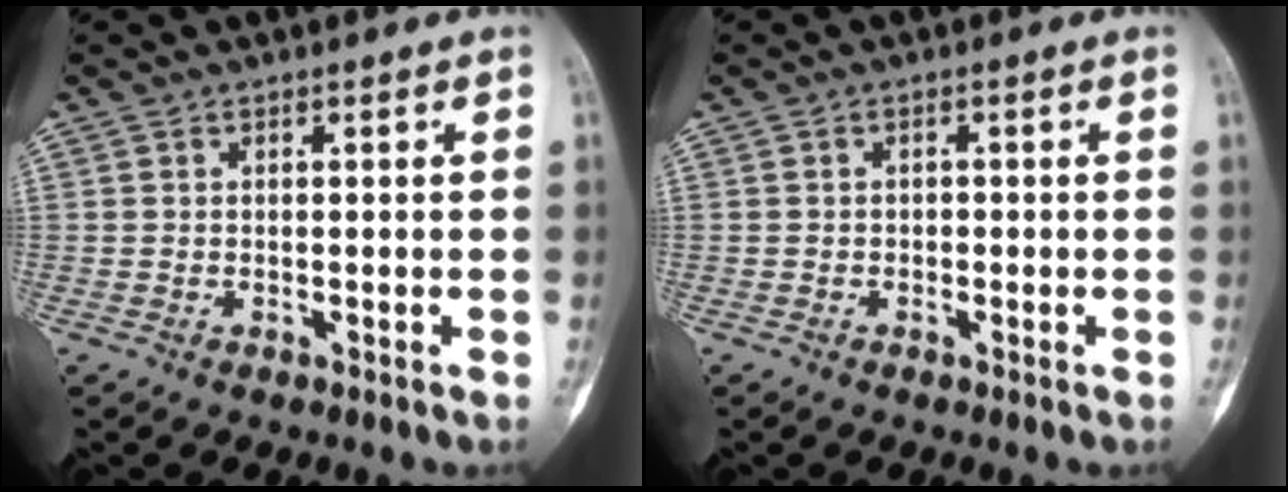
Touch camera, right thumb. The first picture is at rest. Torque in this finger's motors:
{"motor_torque": [-0.60, -0.19, -0.28, 0.11, -0.02]}